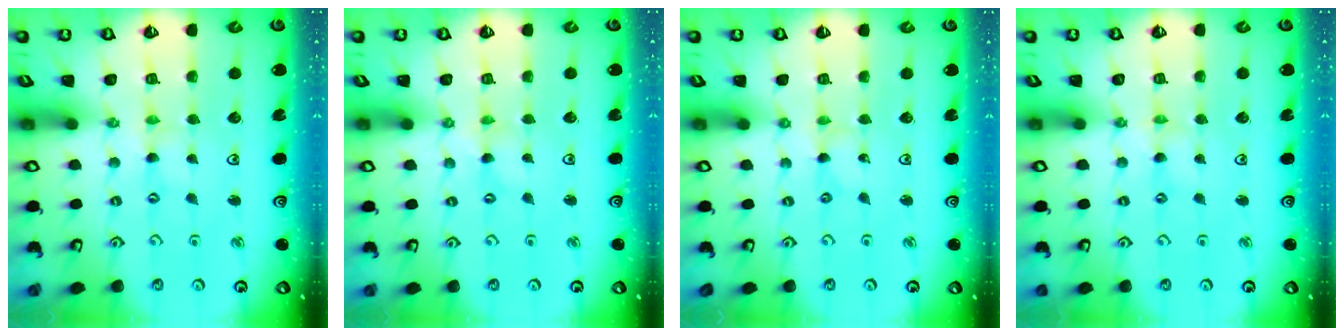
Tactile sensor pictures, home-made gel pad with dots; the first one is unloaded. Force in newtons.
{"total": 0.0}
{"total": 0.0}
{"total": 0.0}